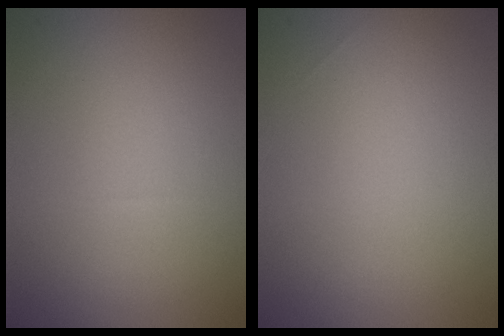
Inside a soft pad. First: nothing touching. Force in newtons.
{"total": 0.0}